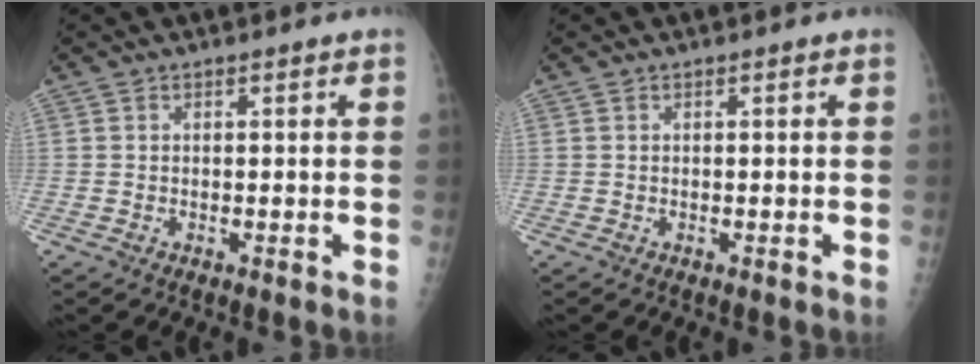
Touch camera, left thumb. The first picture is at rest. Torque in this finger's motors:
{"motor_torque": [0.00, 0.00, 0.00, -0.02, 0.00]}